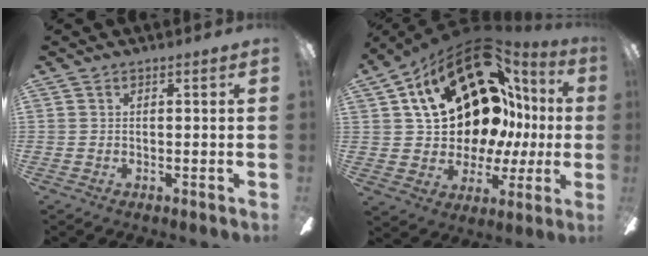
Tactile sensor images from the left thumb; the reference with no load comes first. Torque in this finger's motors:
{"motor_torque": [-0.63, 2.78, 1.50, -1.27, 0.24]}